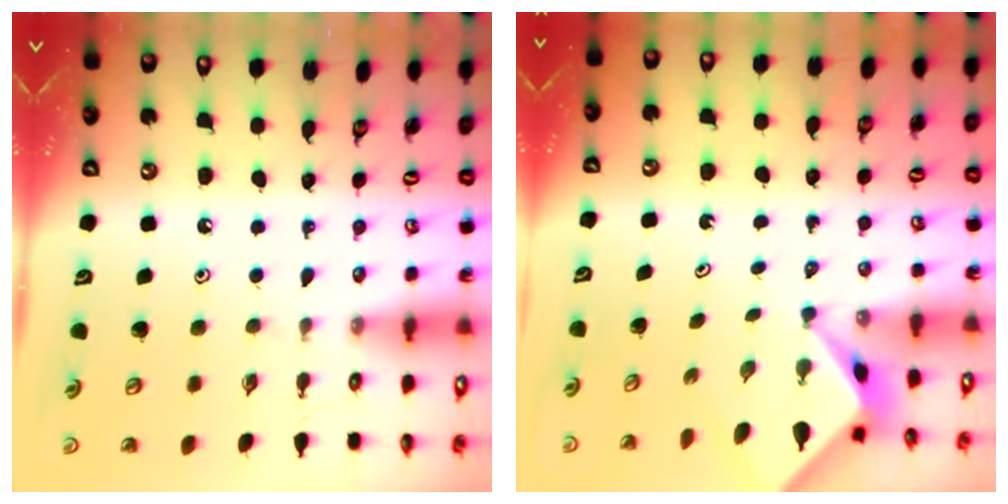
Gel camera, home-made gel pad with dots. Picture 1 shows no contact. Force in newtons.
{"total": 2.3, "press": 2.2, "slide": 0.3}